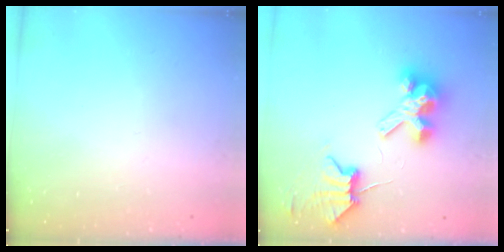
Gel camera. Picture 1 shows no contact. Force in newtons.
{"total": 8.0, "press": 7.9, "slide": 1.0}